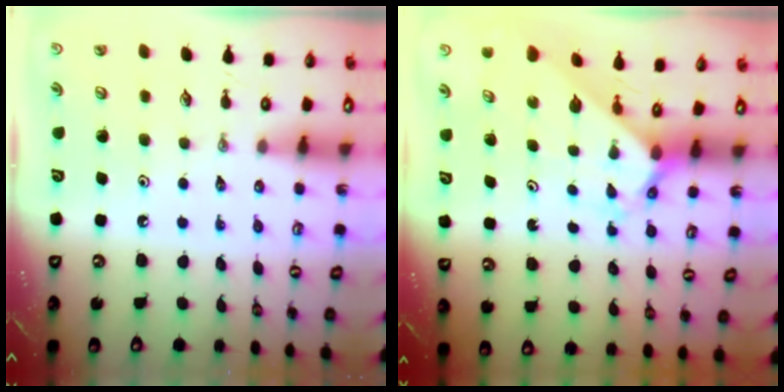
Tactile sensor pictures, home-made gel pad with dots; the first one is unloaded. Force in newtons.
{"total": 2.2, "press": 2.2, "slide": 0.2}